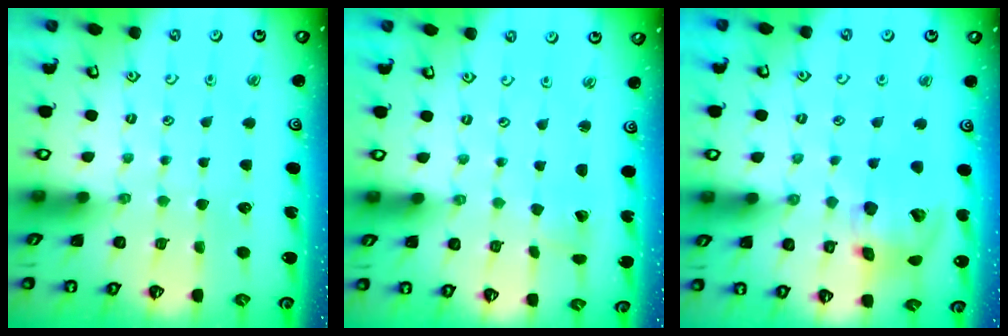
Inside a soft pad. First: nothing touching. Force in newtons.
{"total": 1.8, "press": 1.7, "slide": 0.1}
{"total": 14.7, "press": 14.5, "slide": 2.3}